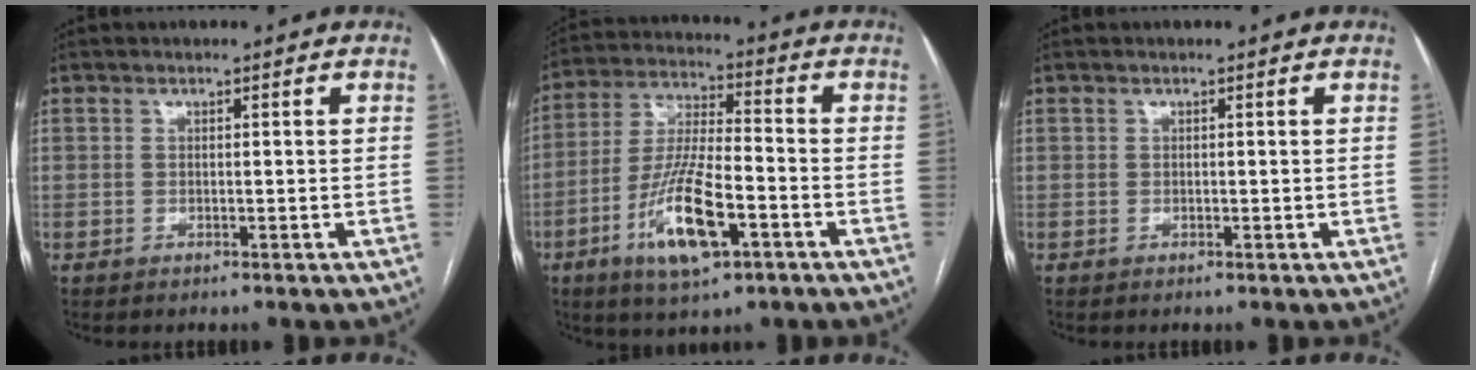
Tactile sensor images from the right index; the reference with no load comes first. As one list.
[{"total": 13.0, "force": [-5.4, 3.1, 11.4], "torque": [-0.228, -0.010, -0.096]}, {"total": 0.0}]